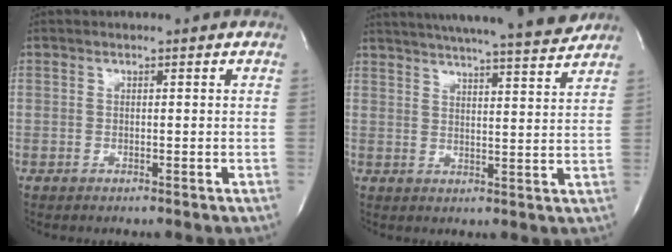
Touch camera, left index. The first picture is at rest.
{"total": 18.5, "force": [16.8, -0.1, 7.6], "torque": [-0.125, -0.019, 0.224]}